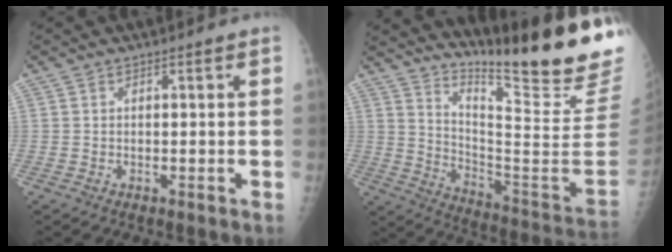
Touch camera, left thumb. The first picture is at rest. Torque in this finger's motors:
{"motor_torque": [1.11, -0.65, 1.38, -1.38, 0.07]}